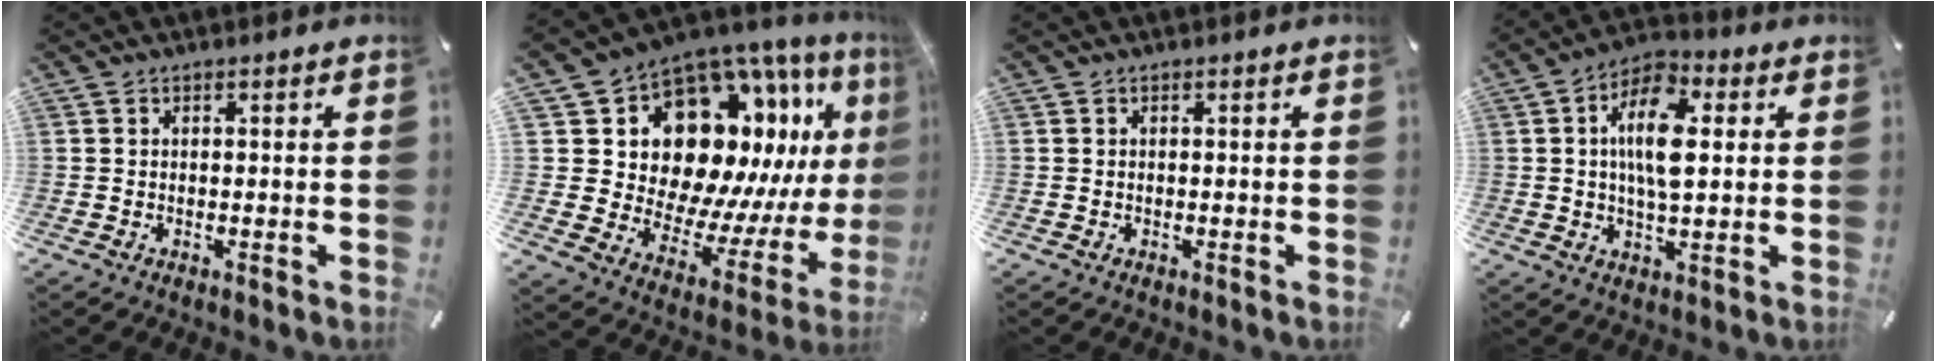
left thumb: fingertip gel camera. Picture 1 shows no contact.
{"total": 16.9, "force": [8.4, 12.2, 8.2], "torque": [-0.117, -0.104, 0.164]}
{"total": 0.0}
{"total": 11.6, "force": [2.1, 5.7, 9.9], "torque": [-0.183, -0.001, 0.031]}